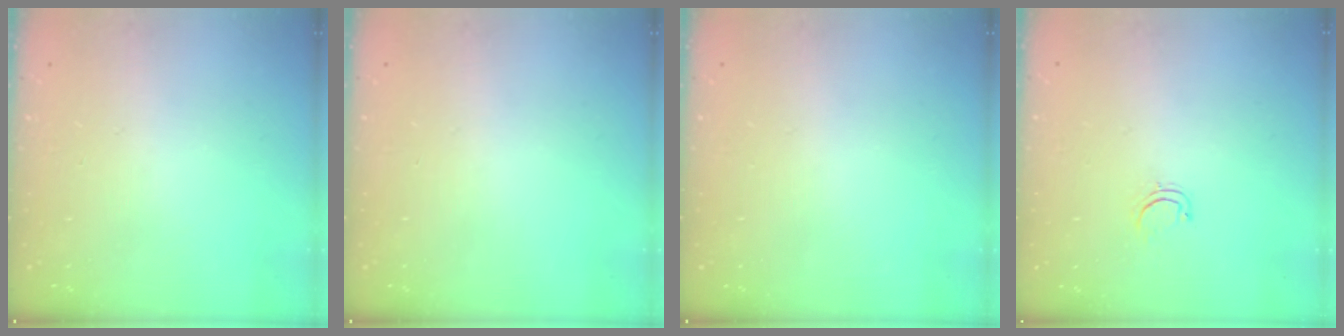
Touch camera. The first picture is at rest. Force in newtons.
{"total": 0.0}
{"total": 0.0}
{"total": 4.1, "press": 4.1, "slide": 0.7}